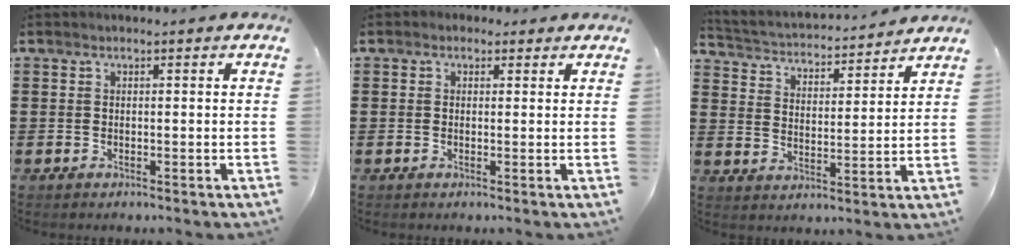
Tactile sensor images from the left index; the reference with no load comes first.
{"total": 1.2, "force": [0.6, 1.0, 0.4], "torque": [-0.011, 0.008, 0.011]}
{"total": 3.1, "force": [3.1, 0.2, 0.1], "torque": [-0.023, -0.029, 0.046]}